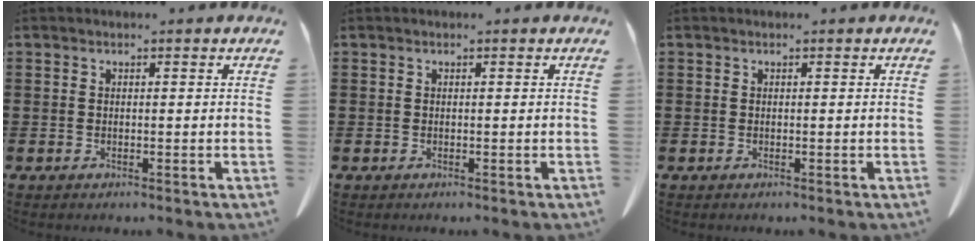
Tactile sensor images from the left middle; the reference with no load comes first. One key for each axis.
{"total": 0.0}
{"total": 0.0}